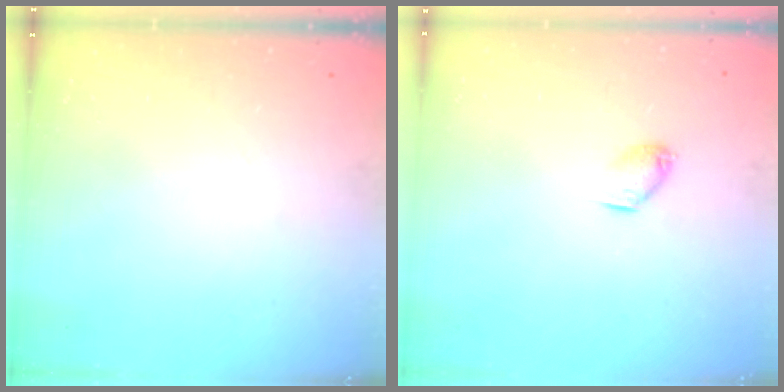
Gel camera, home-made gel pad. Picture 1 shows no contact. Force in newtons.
{"total": 5.4, "press": 5.3, "slide": 0.7}